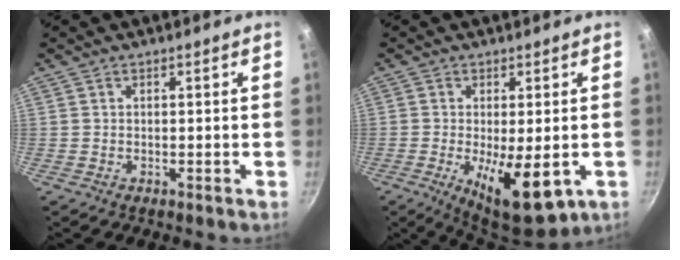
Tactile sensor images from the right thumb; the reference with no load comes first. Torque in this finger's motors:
{"motor_torque": [-0.19, 0.66, 0.05, 0.04, 0.10]}